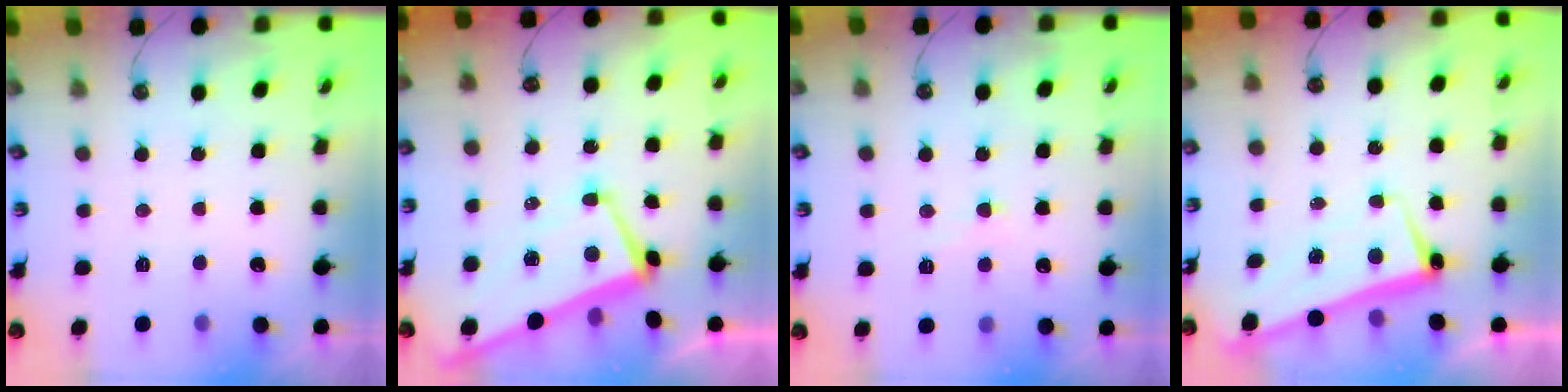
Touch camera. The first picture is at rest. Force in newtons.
{"total": 2.8, "press": 2.7, "slide": 0.9}
{"total": 1.4, "press": 1.3, "slide": 0.6}
{"total": 2.8, "press": 2.7, "slide": 0.7}